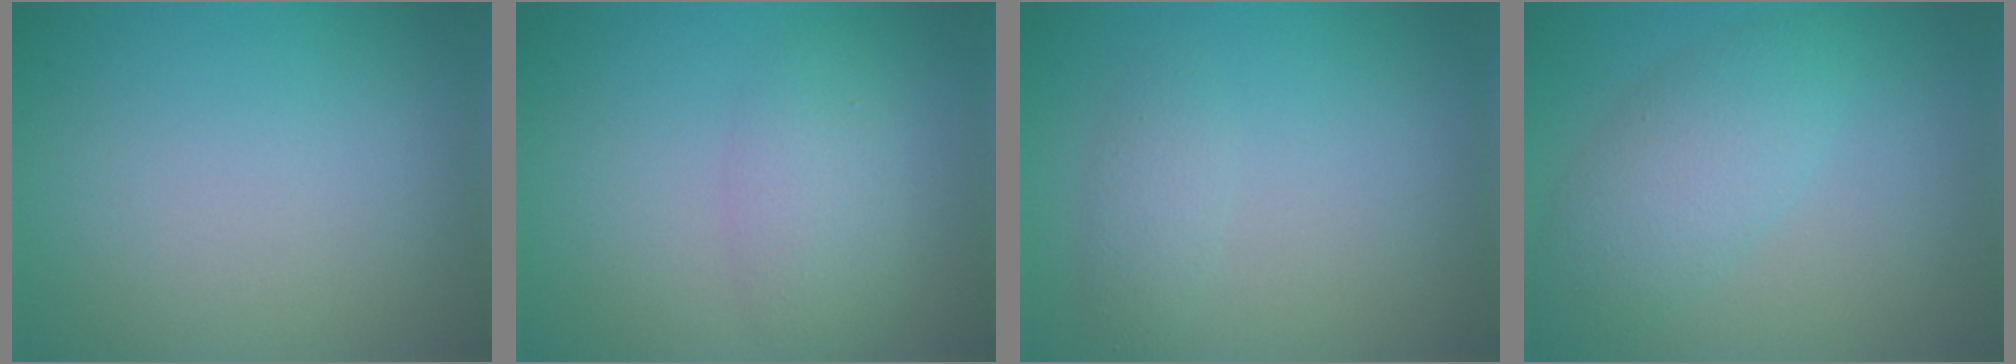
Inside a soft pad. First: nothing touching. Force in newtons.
{"total": 2.8, "press": 2.8, "slide": 0.1}
{"total": 1.5, "press": 1.5, "slide": 0.1}
{"total": 4.2, "press": 4.2, "slide": 0.0}